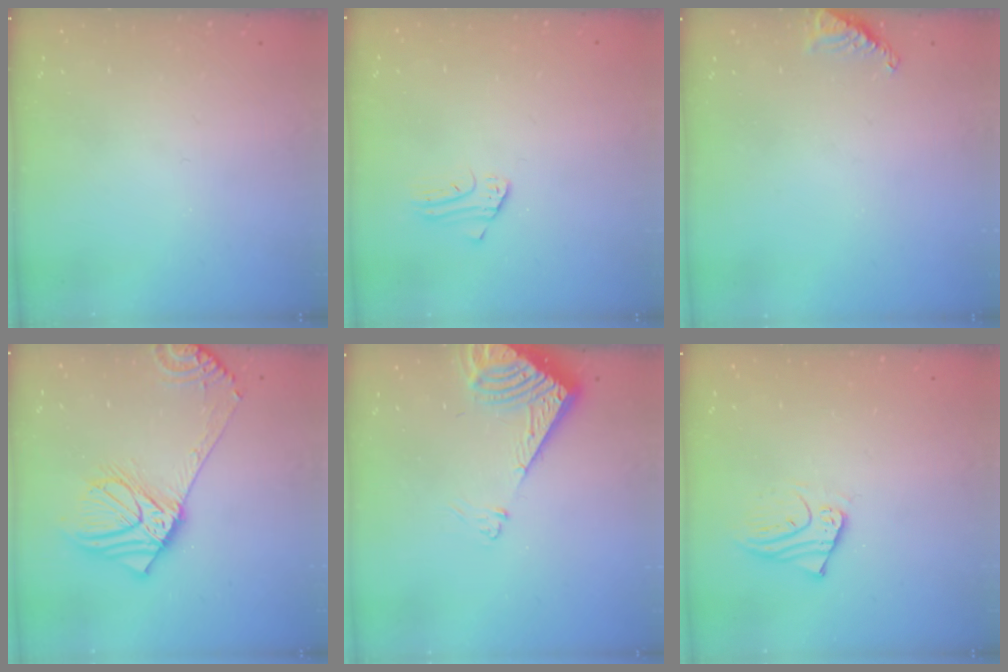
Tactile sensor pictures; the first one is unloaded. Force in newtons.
{"total": 2.0, "press": 2.0, "slide": 0.1}
{"total": 7.7, "press": 7.7, "slide": 0.9}
{"total": 15.9, "press": 15.5, "slide": 3.5}
{"total": 7.5, "press": 7.4, "slide": 1.0}
{"total": 1.5, "press": 1.5, "slide": 0.1}